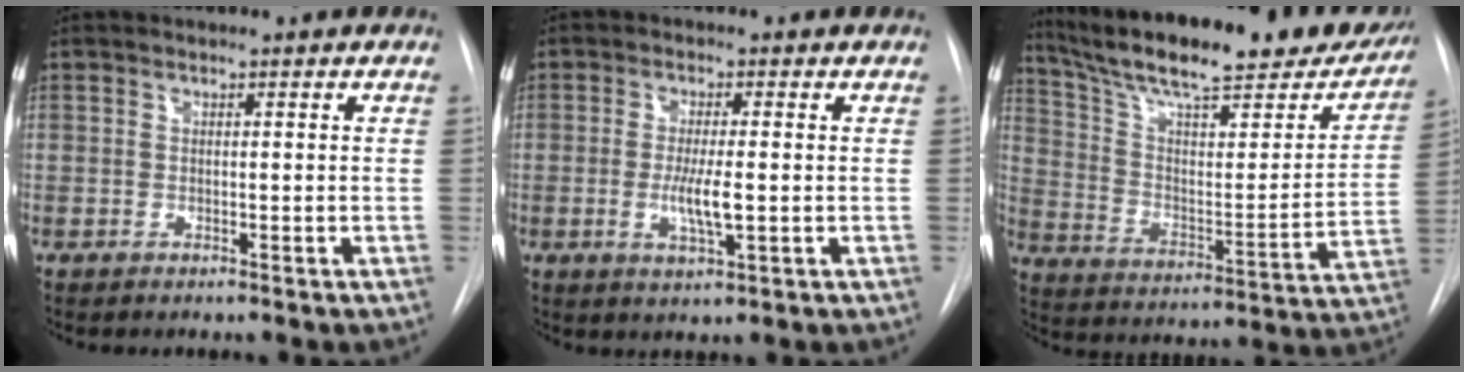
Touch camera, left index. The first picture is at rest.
{"total": 4.7, "force": [-0.8, 0.7, 4.6], "torque": [-0.091, -0.013, -0.013]}
{"total": 29.9, "force": [24.9, 5.7, 15.7], "torque": [-0.242, -0.040, 0.344]}